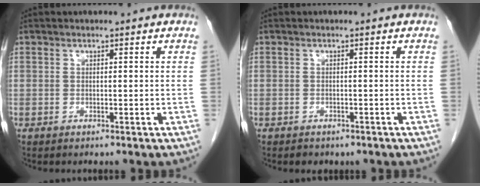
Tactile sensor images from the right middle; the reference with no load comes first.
{"total": 2.2, "force": [-1.7, 1.2, 0.6], "torque": [-0.011, 0.000, -0.016]}